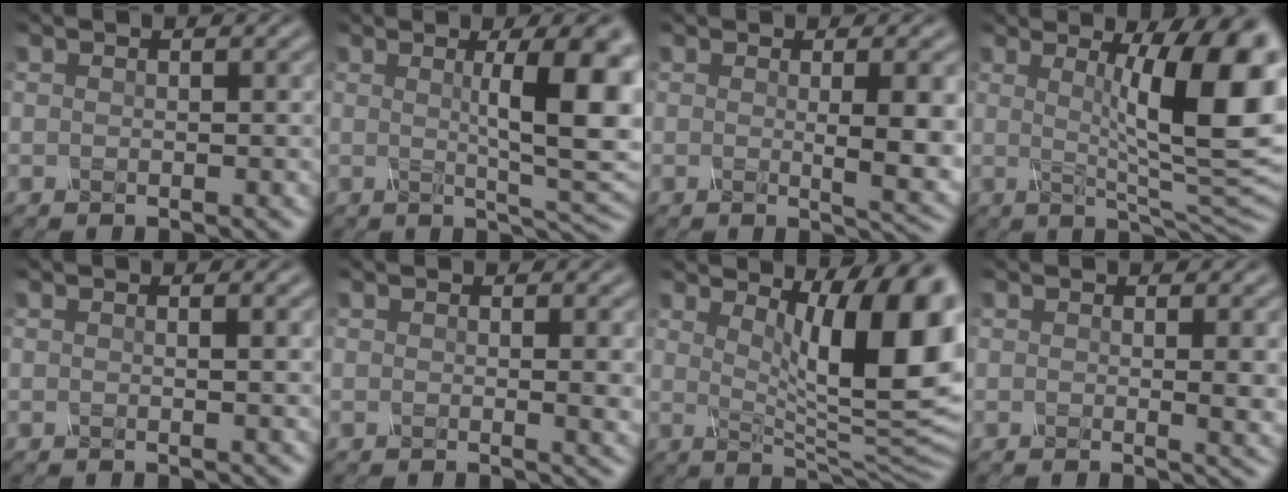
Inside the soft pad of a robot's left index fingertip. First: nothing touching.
{"total": 9.7, "force": [1.6, 2.2, 9.3], "torque": [-0.111, 0.004, 0.024]}
{"total": 5.3, "force": [0.1, 1.1, 5.2], "torque": [-0.069, -0.006, 0.005]}
{"total": 12.4, "force": [2.4, 2.6, 11.9], "torque": [-0.143, -0.011, 0.037]}
{"total": 1.5, "force": [0.3, 0.6, 1.4], "torque": [-0.015, 0.002, -0.004]}
{"total": 1.9, "force": [0.2, 0.5, 1.8], "torque": [-0.018, -0.003, -0.001]}
{"total": 13.1, "force": [4.1, 3.4, 12.0], "torque": [-0.141, -0.016, 0.069]}
{"total": 2.5, "force": [0.4, 0.7, 2.4], "torque": [-0.025, -0.004, 0.004]}